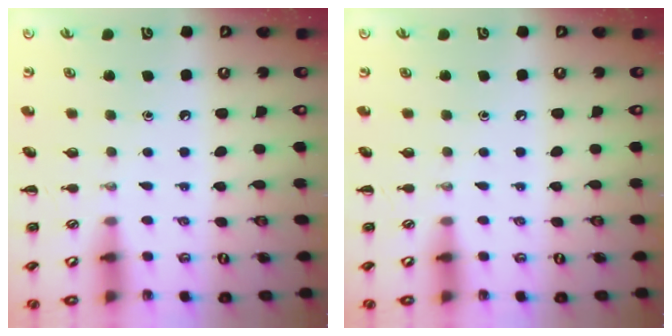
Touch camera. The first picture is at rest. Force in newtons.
{"total": 0.0}